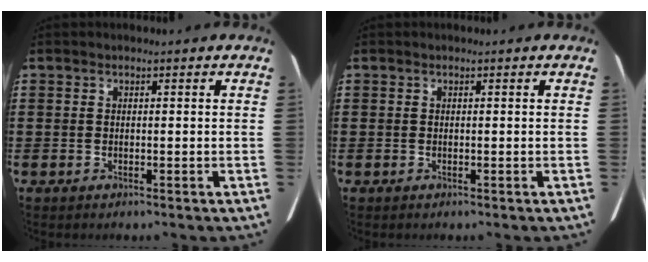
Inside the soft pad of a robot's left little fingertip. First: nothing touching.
{"total": 0.0}